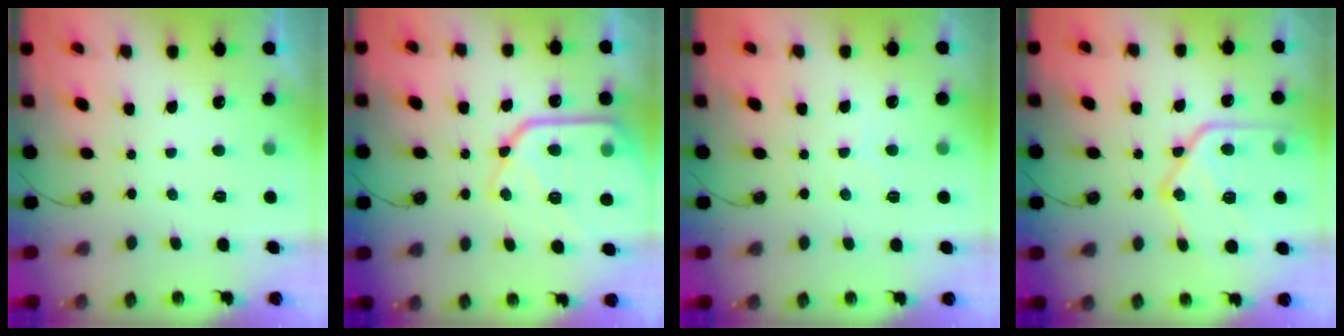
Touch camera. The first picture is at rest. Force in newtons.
{"total": 19.6, "press": 19.5, "slide": 1.1}
{"total": 6.0, "press": 6.0, "slide": 0.9}
{"total": 21.2, "press": 21.1, "slide": 1.5}